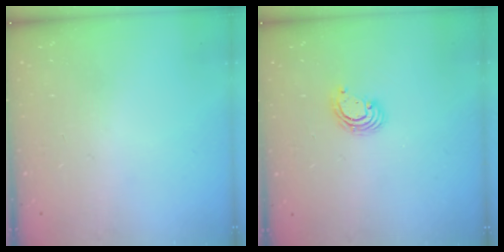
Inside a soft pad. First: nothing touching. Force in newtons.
{"total": 3.3, "press": 3.3, "slide": 0.2}